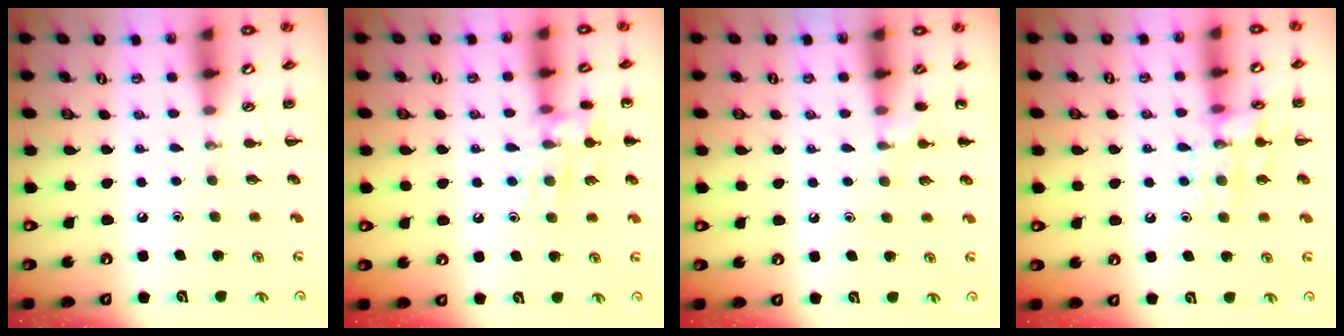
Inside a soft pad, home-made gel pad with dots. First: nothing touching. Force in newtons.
{"total": 12.1, "press": 12.0, "slide": 1.3}
{"total": 6.6, "press": 6.3, "slide": 1.9}
{"total": 12.0, "press": 12.0, "slide": 0.8}